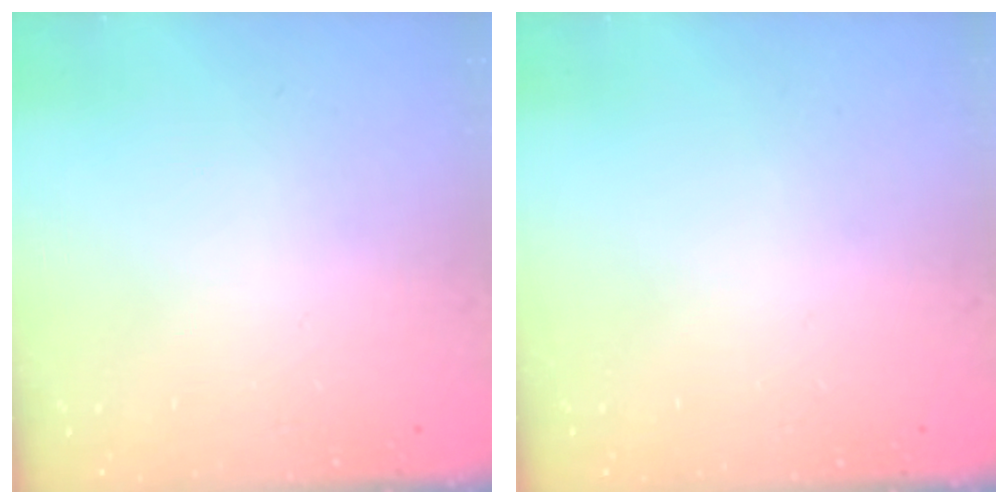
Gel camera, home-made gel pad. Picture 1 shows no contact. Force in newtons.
{"total": 0.0}